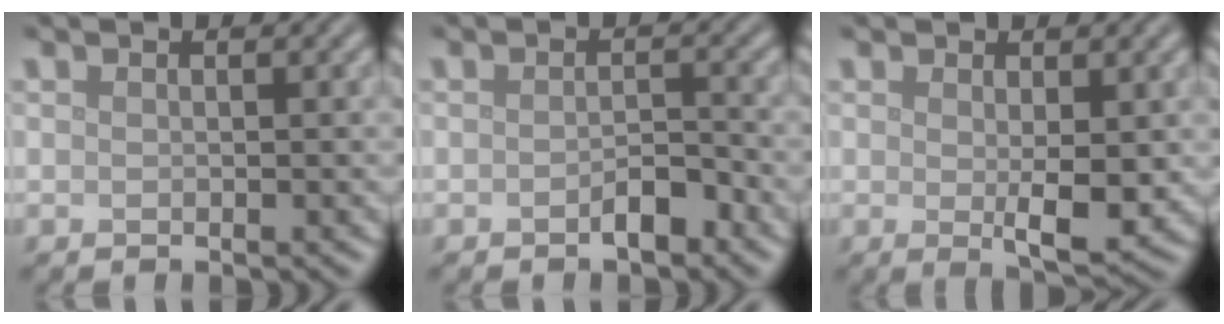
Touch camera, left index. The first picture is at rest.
{"total": 1.8, "force": [-1.2, 0.7, 1.1], "torque": [-0.018, 0.002, -0.020]}
{"total": 3.0, "force": [0.1, 0.8, 2.9], "torque": [-0.046, -0.009, 0.005]}